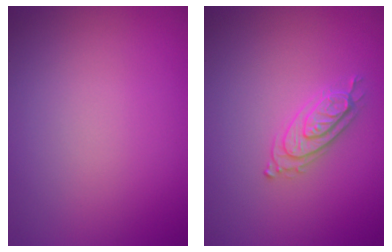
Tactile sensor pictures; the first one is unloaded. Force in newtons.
{"total": 2.2, "press": 2.2, "slide": 0.4}